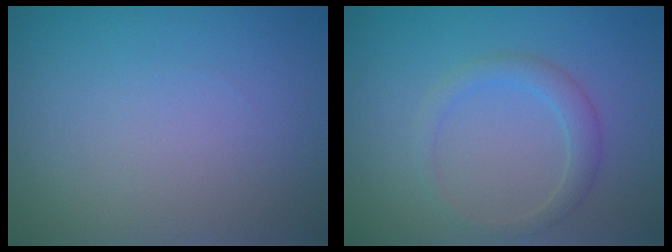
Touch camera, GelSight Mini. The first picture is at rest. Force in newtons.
{"total": 2.0, "press": 2.0, "slide": 0.1}